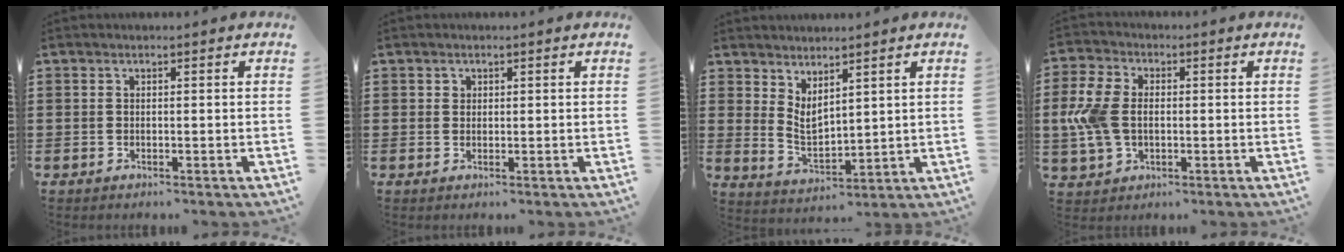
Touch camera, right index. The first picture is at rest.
{"total": 0.9, "force": [0.4, 0.8, 0.1], "torque": [-0.004, 0.003, 0.009]}
{"total": 3.4, "force": [2.8, 1.4, 1.4], "torque": [-0.036, -0.010, 0.052]}
{"total": 7.9, "force": [-0.2, 5.4, 5.7], "torque": [-0.161, 0.002, -0.015]}